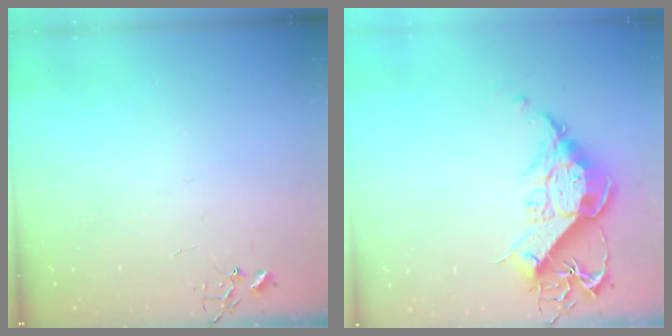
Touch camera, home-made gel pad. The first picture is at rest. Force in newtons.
{"total": 13.7, "press": 13.6, "slide": 1.3}